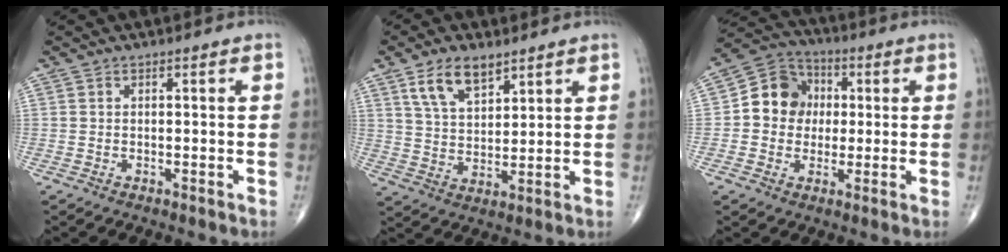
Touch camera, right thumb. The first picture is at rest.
{"total": 8.6, "force": [5.3, 4.2, 5.3], "torque": [-0.081, -0.027, 0.105]}
{"total": 10.3, "force": [0.7, 9.3, 4.4], "torque": [-0.034, 0.018, 0.001]}